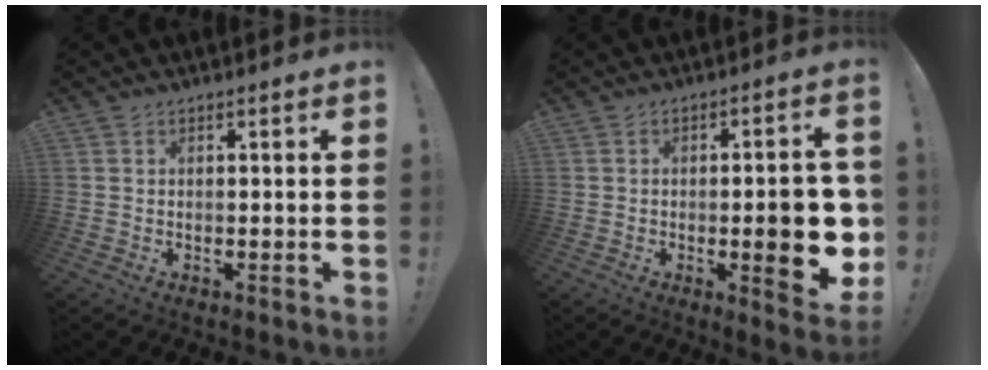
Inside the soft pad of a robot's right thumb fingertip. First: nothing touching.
{"total": 12.6, "force": [-1.9, 3.2, 12.0], "torque": [-0.146, -0.005, -0.026]}